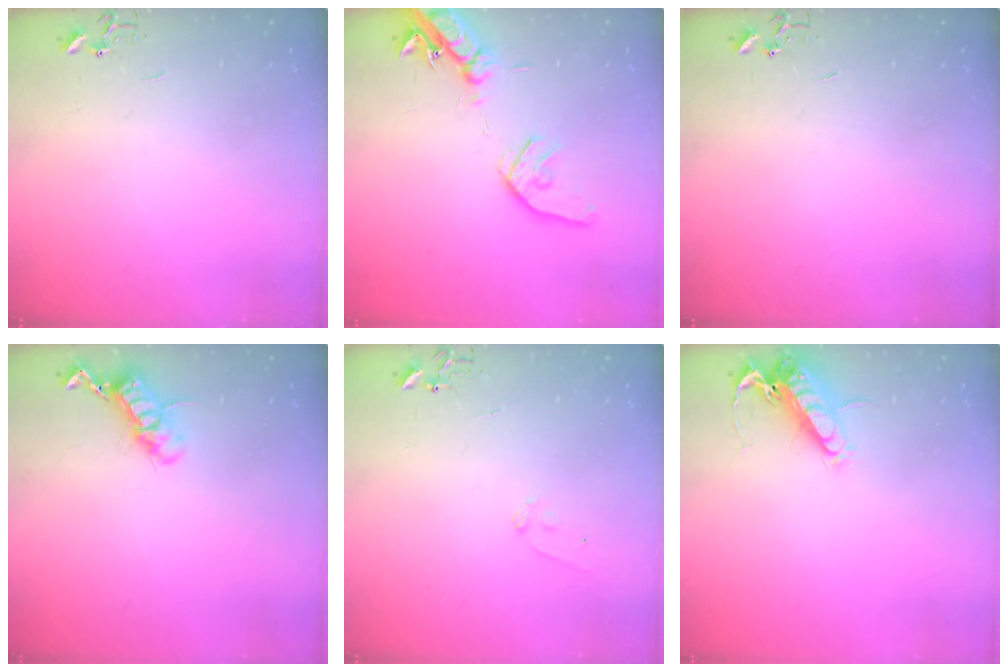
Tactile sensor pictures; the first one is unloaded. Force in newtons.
{"total": 16.5, "press": 16.2, "slide": 2.9}
{"total": 0.0}
{"total": 12.3, "press": 12.3, "slide": 0.6}
{"total": 7.1, "press": 7.0, "slide": 0.7}
{"total": 13.8, "press": 13.8, "slide": 1.2}